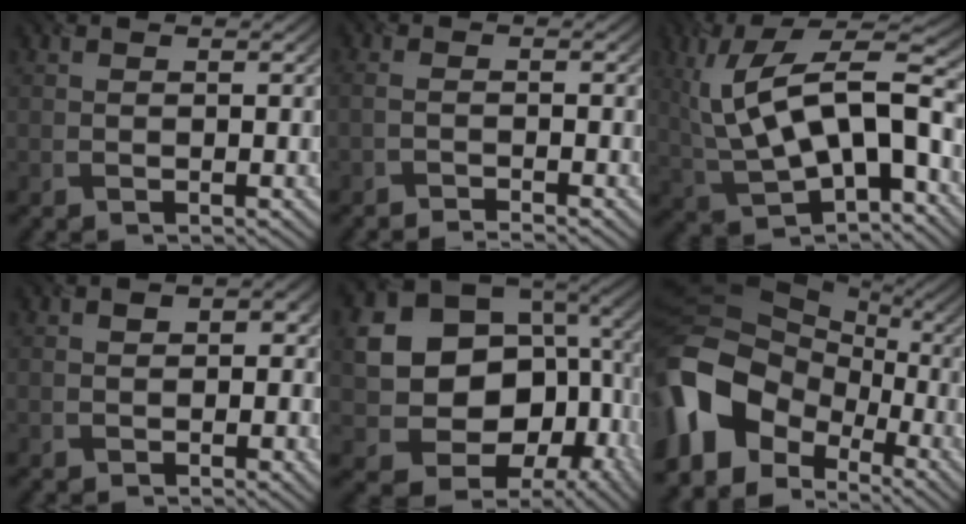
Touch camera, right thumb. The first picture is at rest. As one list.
[{"total": 1.8, "force": [-1.4, 0.3, 1.1], "torque": [-0.005, 0.000, -0.037]}, {"total": 14.6, "force": [1.1, 6.5, 13.1], "torque": [-0.259, 0.004, 0.020]}, {"total": 4.0, "force": [0.3, 2.8, 2.8], "torque": [-0.018, 0.001, 0.009]}, {"total": 17.9, "force": [1.0, 14.6, 10.4], "torque": [-0.214, -0.034, 0.059]}, {"total": 15.7, "force": [-5.9, 11.9, 8.5], "torque": [-0.202, -0.028, -0.112]}]